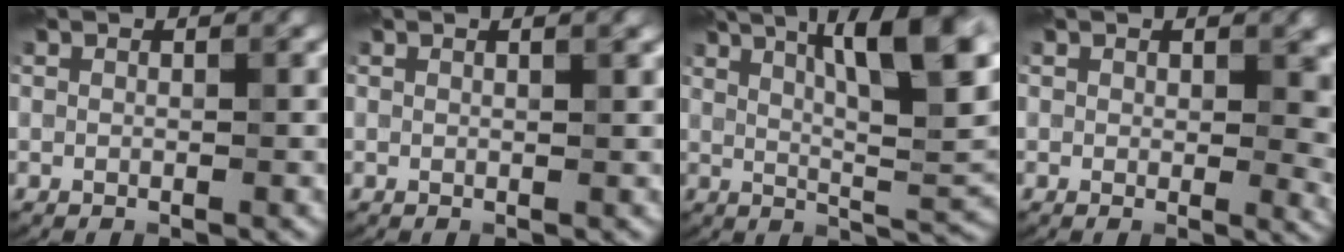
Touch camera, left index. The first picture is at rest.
{"total": 1.3, "force": [0.7, 0.4, 0.9], "torque": [-0.008, 0.004, 0.007]}
{"total": 12.5, "force": [5.5, 3.2, 10.8], "torque": [-0.142, 0.015, 0.085]}
{"total": 4.3, "force": [1.1, 2.4, 3.3], "torque": [-0.029, -0.006, 0.019]}